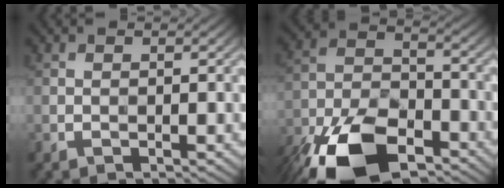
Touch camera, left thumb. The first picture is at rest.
{"total": 15.2, "force": [-10.2, 6.9, 8.9], "torque": [-0.200, -0.026, -0.192]}